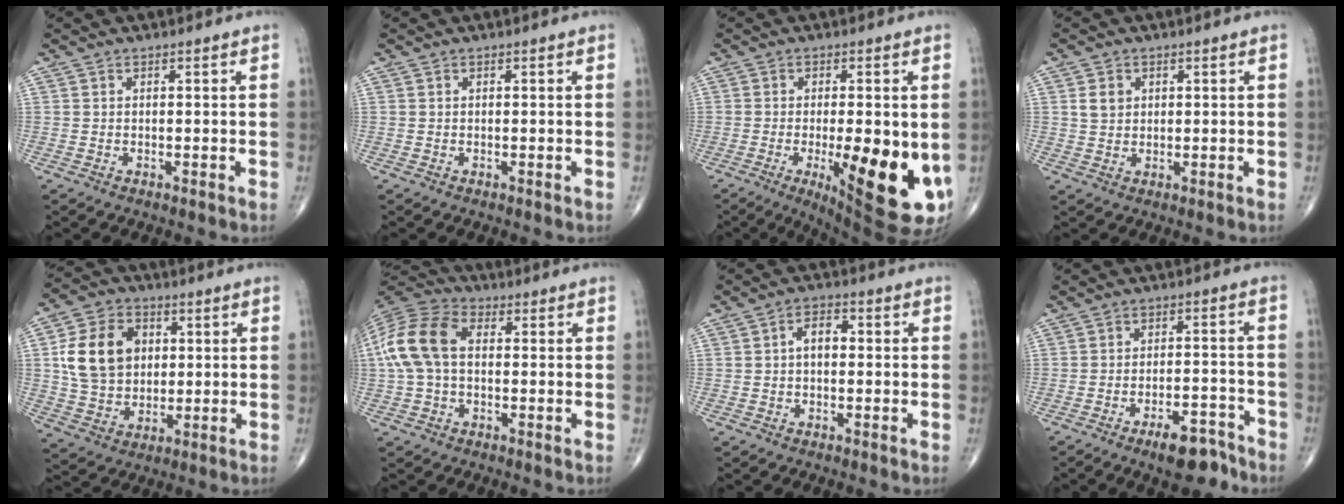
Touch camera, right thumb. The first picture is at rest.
{"total": 0.0}
{"total": 18.0, "force": [-3.9, 5.6, 16.6], "torque": [-0.196, -0.027, -0.034]}
{"total": 2.6, "force": [0.7, 2.2, 1.3], "torque": [-0.014, -0.001, 0.016]}
{"total": 14.0, "force": [2.5, 10.9, 8.5], "torque": [-0.130, 0.004, 0.046]}
{"total": 12.9, "force": [0.8, 8.3, 9.9], "torque": [-0.216, 0.034, 0.006]}
{"total": 4.1, "force": [0.0, 2.5, 3.2], "torque": [-0.046, 0.017, -0.008]}
{"total": 8.3, "force": [-6.0, 2.9, 5.0], "torque": [-0.065, 0.043, -0.092]}